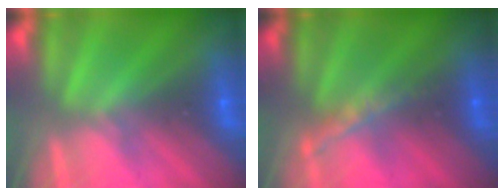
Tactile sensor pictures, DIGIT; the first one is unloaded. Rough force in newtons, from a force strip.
{"total": 1.4}